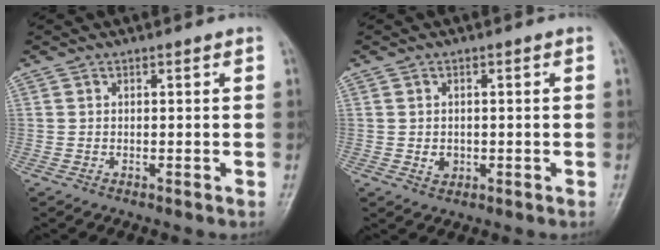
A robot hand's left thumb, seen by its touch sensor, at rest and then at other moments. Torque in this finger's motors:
{"motor_torque": [-0.03, 0.02, 0.08, -0.05, -0.01]}